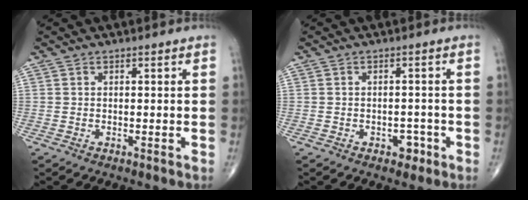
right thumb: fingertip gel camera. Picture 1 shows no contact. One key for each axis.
{"total": 2.7, "fx": -1.3, "fy": 1.8, "fz": 1.5, "tx": -0.005, "ty": 0.009, "tz": -0.015}